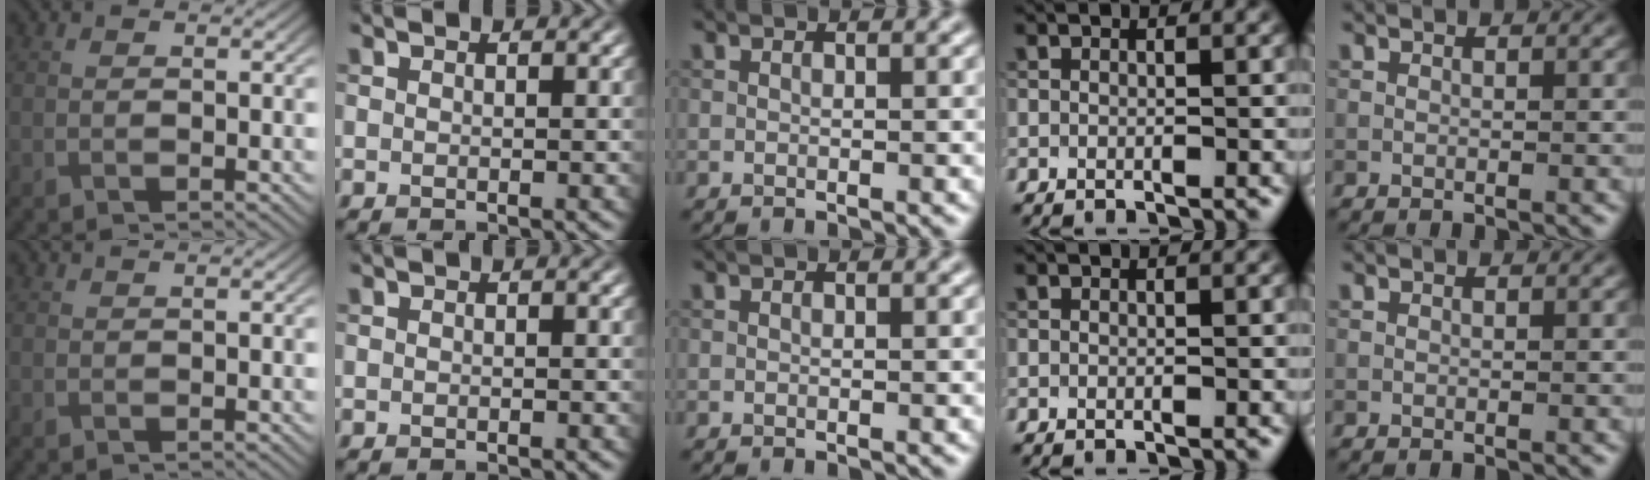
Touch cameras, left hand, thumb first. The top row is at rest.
{"thumb": {"total": 0.6, "force": [0.2, -0.3, -0.6], "torque": [0.015, -0.001, 0.001]}, "index": {"total": 0.8, "force": [-0.6, -0.3, -0.4], "torque": [0.002, -0.002, -0.003]}}